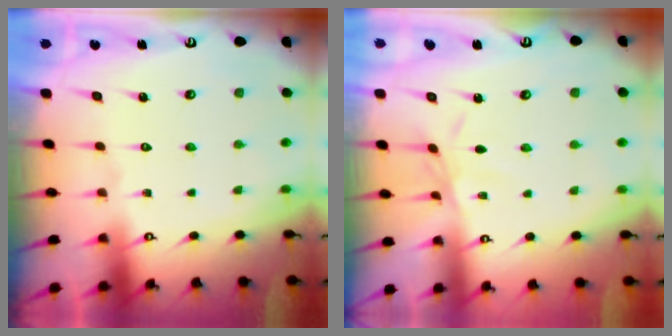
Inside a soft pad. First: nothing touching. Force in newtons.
{"total": 5.3, "press": 5.3, "slide": 0.4}